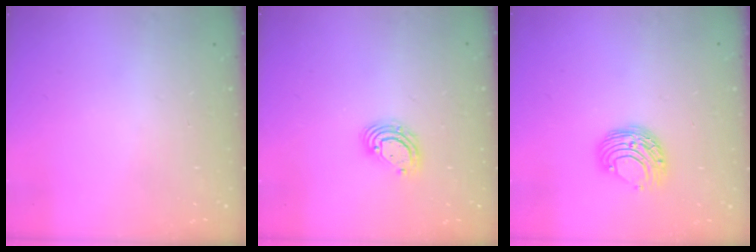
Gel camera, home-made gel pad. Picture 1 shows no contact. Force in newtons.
{"total": 6.4, "press": 6.3, "slide": 1.2}
{"total": 8.5, "press": 8.5, "slide": 0.4}